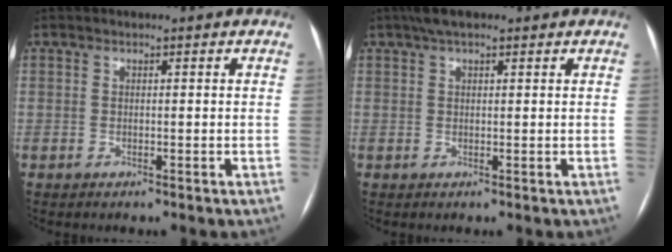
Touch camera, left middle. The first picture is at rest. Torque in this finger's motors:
{"motor_torque": [0.55, -0.51, 0.17, 0.06]}